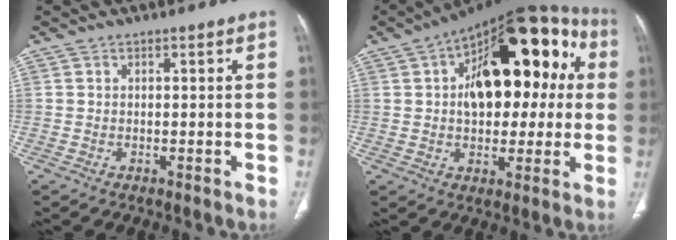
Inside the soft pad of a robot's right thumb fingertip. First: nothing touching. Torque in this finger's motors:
{"motor_torque": [-0.75, 2.30, 1.07, -0.79, 0.22]}